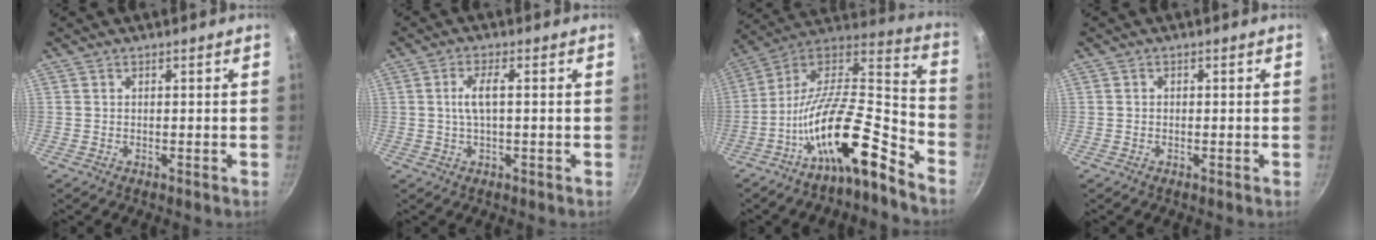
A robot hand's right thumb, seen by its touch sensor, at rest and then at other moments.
{"total": 4.1, "force": [0.3, 1.2, 3.9], "torque": [-0.088, 0.009, 0.005]}
{"total": 20.0, "force": [-11.8, 5.8, 15.0], "torque": [-0.228, 0.096, -0.223]}
{"total": 0.6, "force": [-0.1, 0.5, 0.2], "torque": [-0.003, 0.003, -0.002]}